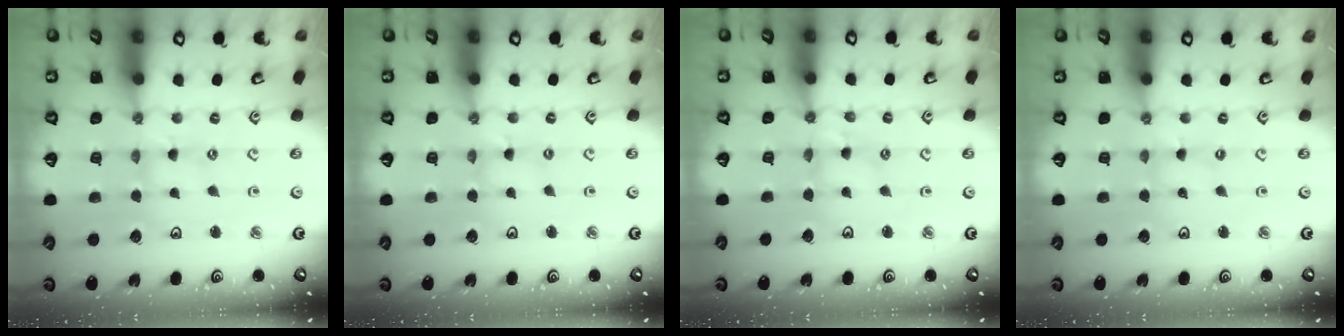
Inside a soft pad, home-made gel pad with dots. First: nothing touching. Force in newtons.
{"total": 1.5, "press": 1.5, "slide": 0.2}
{"total": 3.0, "press": 3.0, "slide": 0.2}
{"total": 0.0}